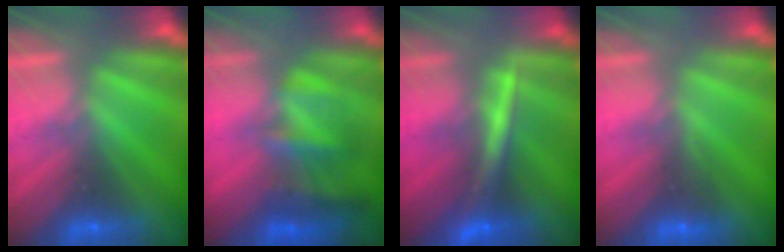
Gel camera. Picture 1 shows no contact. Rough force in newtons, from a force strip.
{"total": 4.9}
{"total": 2.4}
{"total": 2.8}